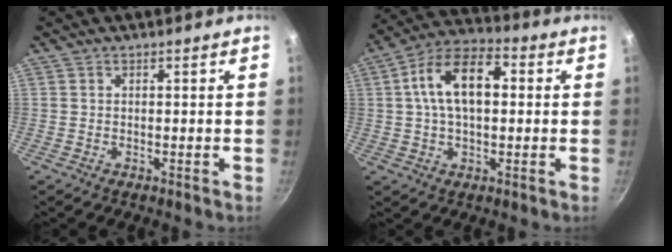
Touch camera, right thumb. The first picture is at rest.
{"total": 13.5, "force": [2.1, 7.5, 11.0], "torque": [-0.193, 0.029, 0.030]}